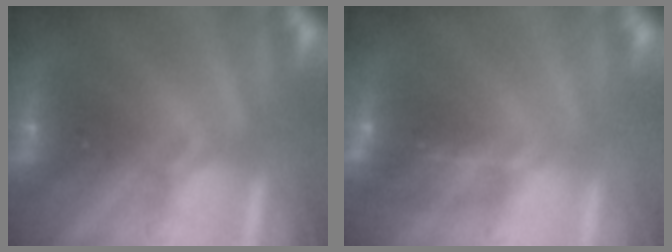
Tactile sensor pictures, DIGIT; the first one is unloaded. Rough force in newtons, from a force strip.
{"total": 1.3}